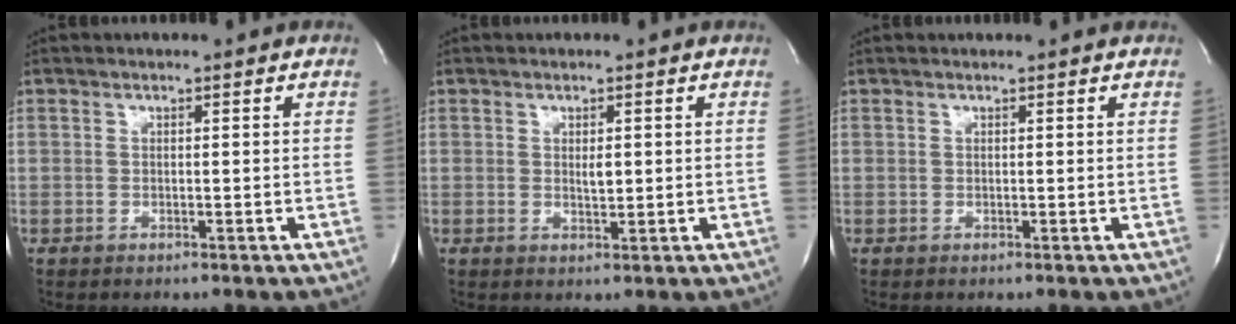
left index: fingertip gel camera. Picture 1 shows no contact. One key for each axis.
{"total": 1.3, "fx": 0.2, "fy": 0.5, "fz": 1.1, "tx": -0.021, "ty": -0.008, "tz": 0.006}
{"total": 1.8, "fx": 1.7, "fy": 0.0, "fz": 0.3, "tx": -0.009, "ty": 0.007, "tz": 0.016}